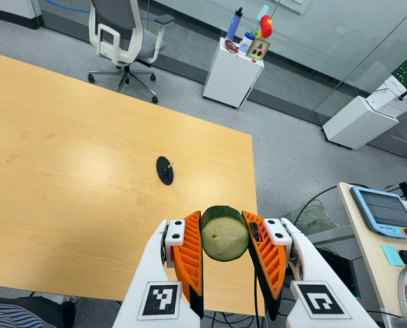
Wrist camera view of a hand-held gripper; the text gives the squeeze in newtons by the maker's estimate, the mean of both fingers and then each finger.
{"total": 11.4, "left": 11.8, "right": 11.0}